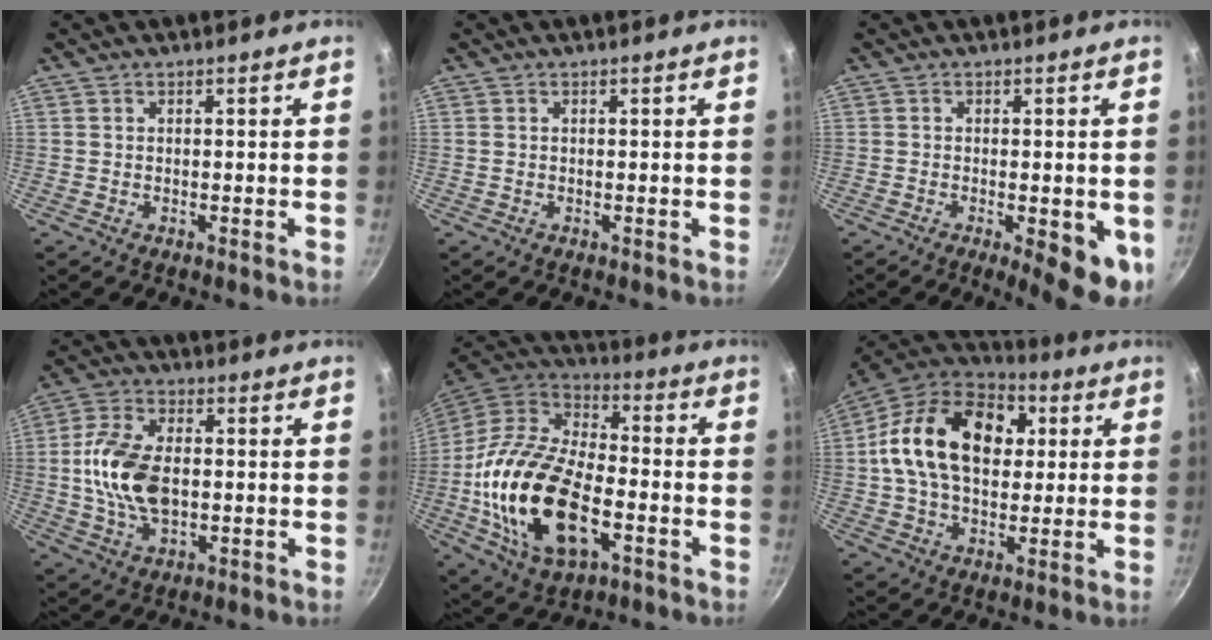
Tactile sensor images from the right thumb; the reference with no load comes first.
{"total": 0.0}
{"total": 9.2, "force": [-2.6, 3.0, 8.3], "torque": [-0.094, 0.000, -0.029]}
{"total": 12.9, "force": [-0.2, 7.8, 10.3], "torque": [-0.190, 0.014, -0.010]}
{"total": 25.1, "force": [-5.8, 14.1, 19.9], "torque": [-0.365, 0.020, -0.109]}
{"total": 22.3, "force": [4.0, 15.2, 15.8], "torque": [-0.243, 0.023, 0.051]}